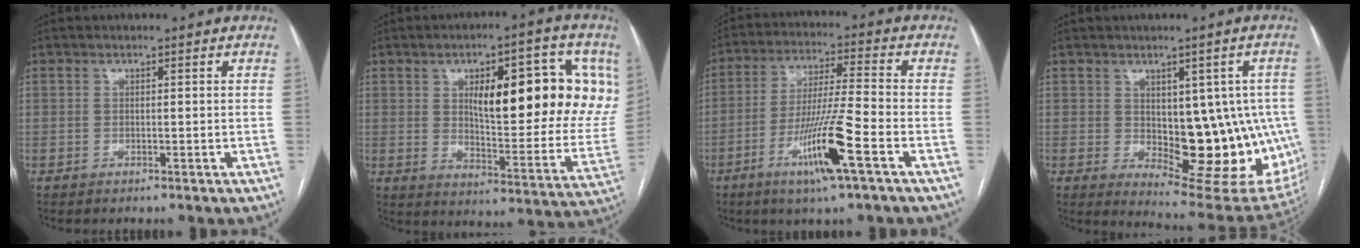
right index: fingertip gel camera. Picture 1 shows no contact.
{"total": 22.5, "force": [6.9, 6.8, 20.3], "torque": [-0.253, 0.016, 0.103]}
{"total": 12.0, "force": [-5.3, -0.5, 10.7], "torque": [-0.208, -0.015, -0.100]}
{"total": 16.7, "force": [-1.4, 7.7, 14.7], "torque": [-0.139, 0.005, 0.007]}